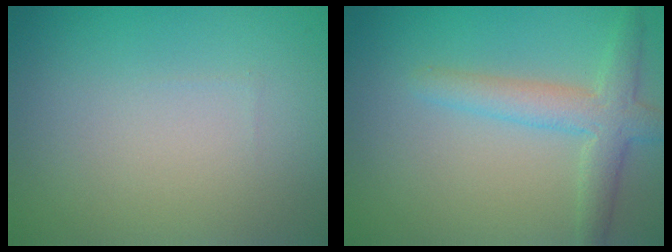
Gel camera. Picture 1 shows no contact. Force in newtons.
{"total": 3.7, "press": 3.7, "slide": 0.1}